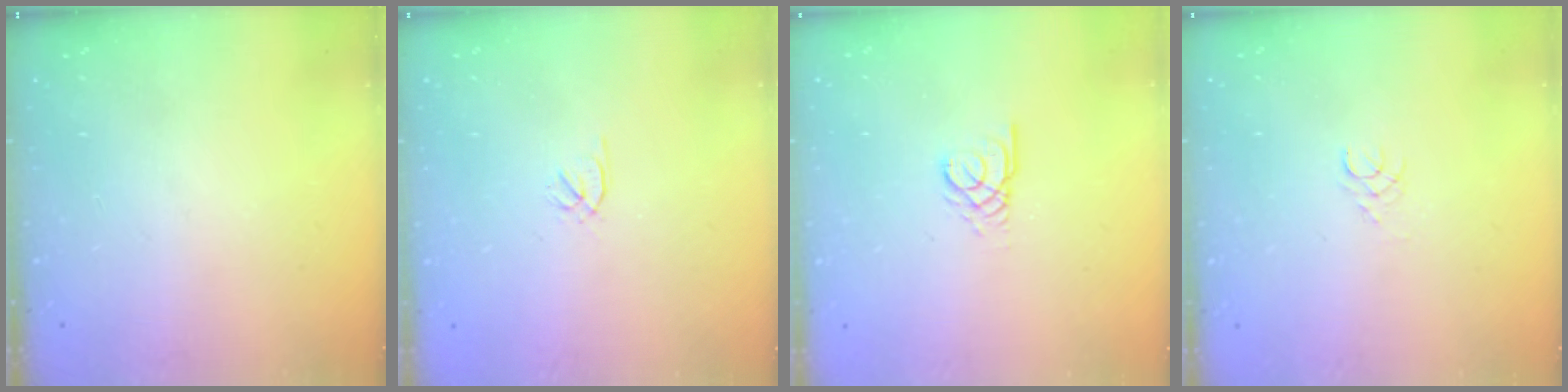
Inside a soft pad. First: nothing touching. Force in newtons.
{"total": 0.5, "press": 0.4, "slide": 0.4}
{"total": 2.2, "press": 2.1, "slide": 0.2}
{"total": 2.5, "press": 2.5, "slide": 0.2}